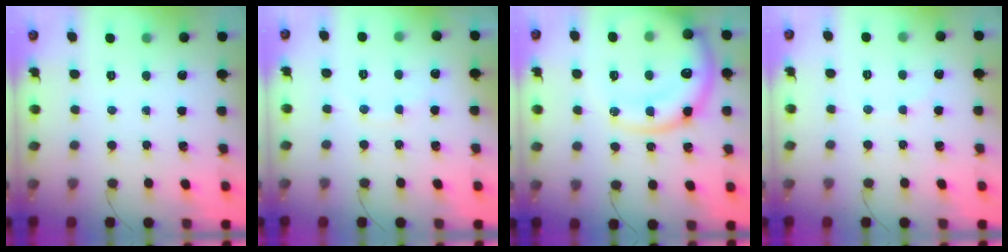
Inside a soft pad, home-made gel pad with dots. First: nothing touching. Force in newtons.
{"total": 7.7, "press": 7.6, "slide": 1.2}
{"total": 18.7, "press": 18.3, "slide": 3.8}
{"total": 3.6, "press": 3.4, "slide": 0.9}